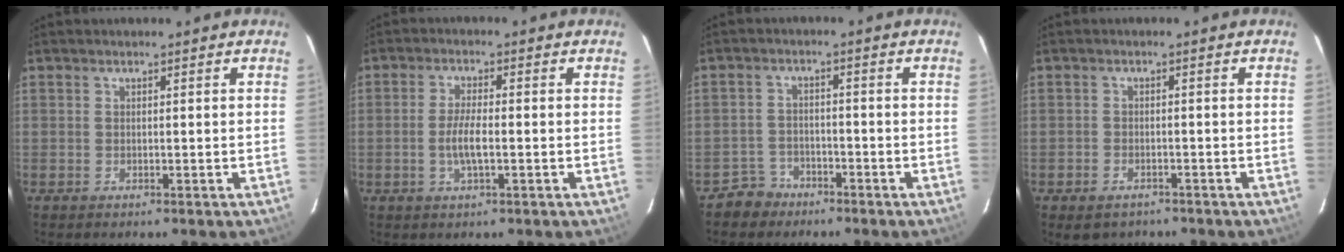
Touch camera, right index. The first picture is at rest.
{"total": 4.5, "force": [-1.1, 0.9, 4.3], "torque": [-0.084, 0.000, -0.020]}
{"total": 4.5, "force": [-3.3, 3.0, -0.1], "torque": [-0.009, 0.016, -0.061]}
{"total": 4.1, "force": [-2.9, 2.7, 1.2], "torque": [-0.033, -0.007, -0.040]}